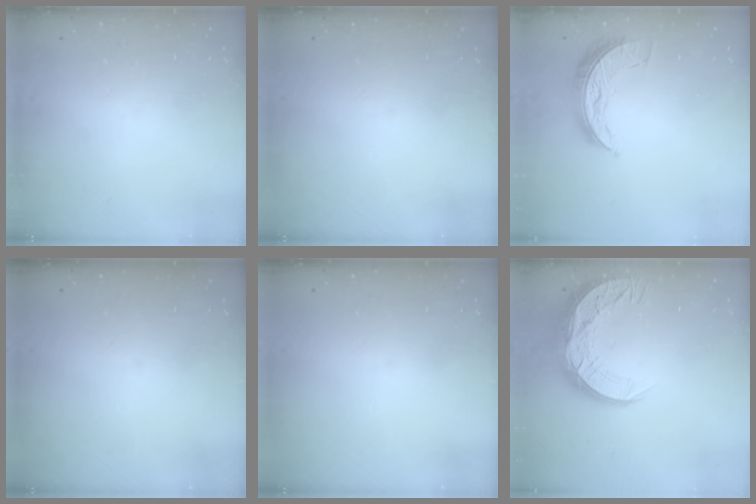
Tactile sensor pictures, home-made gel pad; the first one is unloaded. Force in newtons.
{"total": 0.0}
{"total": 8.3, "press": 8.3, "slide": 0.5}
{"total": 0.0}
{"total": 0.0}
{"total": 16.0, "press": 16.0, "slide": 1.3}